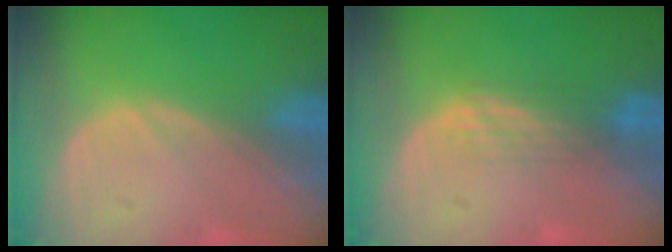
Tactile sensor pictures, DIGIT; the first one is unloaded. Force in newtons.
{"total": 3.0, "press": 2.5, "slide": 1.6}